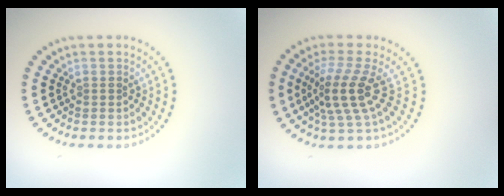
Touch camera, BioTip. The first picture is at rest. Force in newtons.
{"total": 3.9, "press": 3.0, "slide": 2.5}